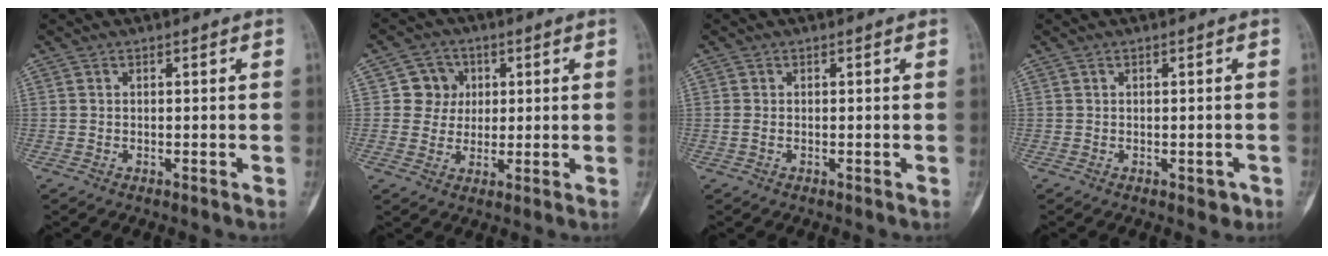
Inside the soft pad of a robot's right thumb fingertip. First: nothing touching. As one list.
[{"total": 6.0, "force": [1.2, 5.8, 1.2], "torque": [0.019, 0.006, 0.014]}, {"total": 1.2, "force": [-0.1, 0.8, 0.9], "torque": [-0.026, -0.003, -0.003]}, {"total": 1.7, "force": [-0.6, 1.2, 1.1], "torque": [-0.001, 0.002, -0.006]}]